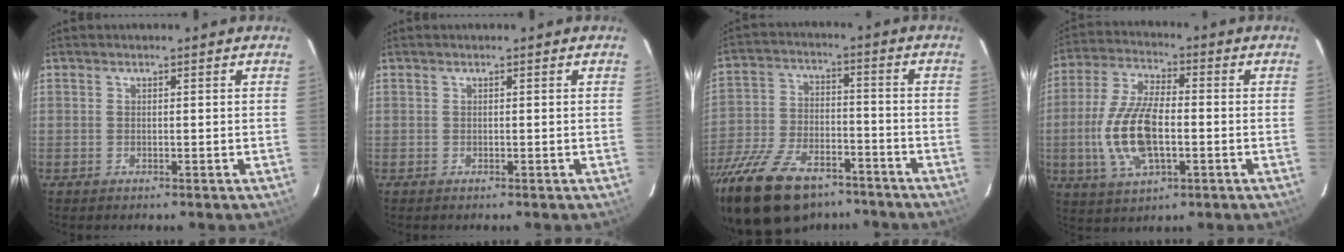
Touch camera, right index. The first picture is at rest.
{"total": 0.0}
{"total": 23.0, "force": [-16.8, 10.4, 11.7], "torque": [-0.254, -0.023, -0.275]}
{"total": 13.9, "force": [-2.5, 6.1, 12.2], "torque": [-0.262, 0.000, -0.045]}